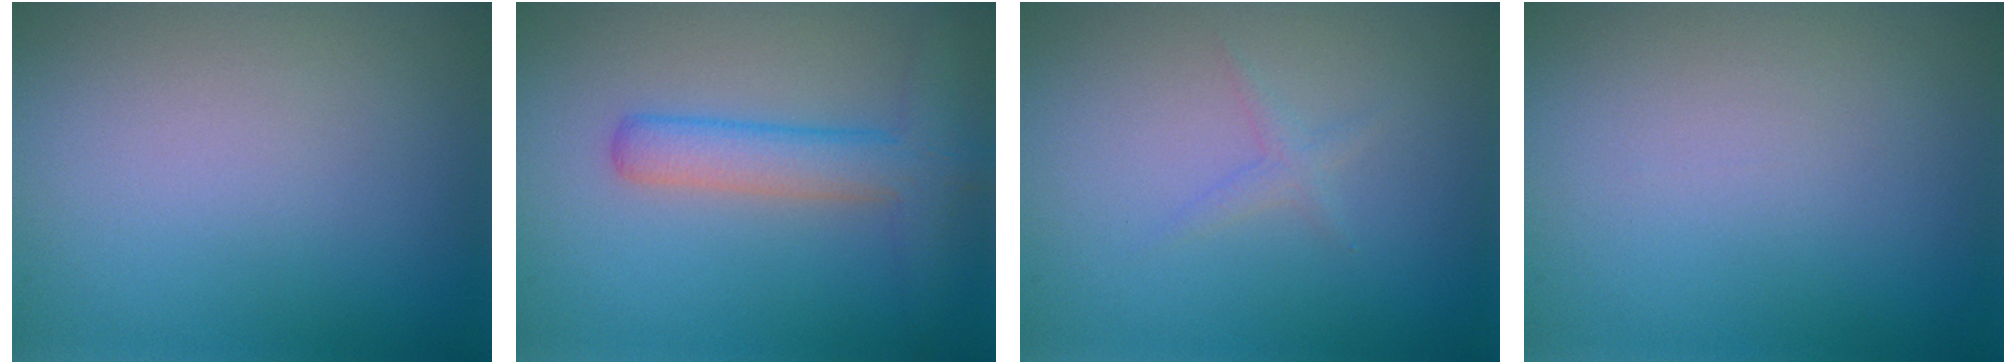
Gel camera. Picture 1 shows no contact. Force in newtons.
{"total": 4.2, "press": 4.2, "slide": 0.1}
{"total": 0.9, "press": 0.9, "slide": 0.0}
{"total": 0.0}